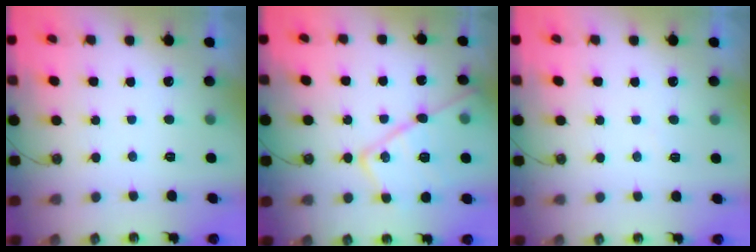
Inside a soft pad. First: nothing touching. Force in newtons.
{"total": 18.7, "press": 18.7, "slide": 1.3}
{"total": 3.5, "press": 3.5, "slide": 0.6}